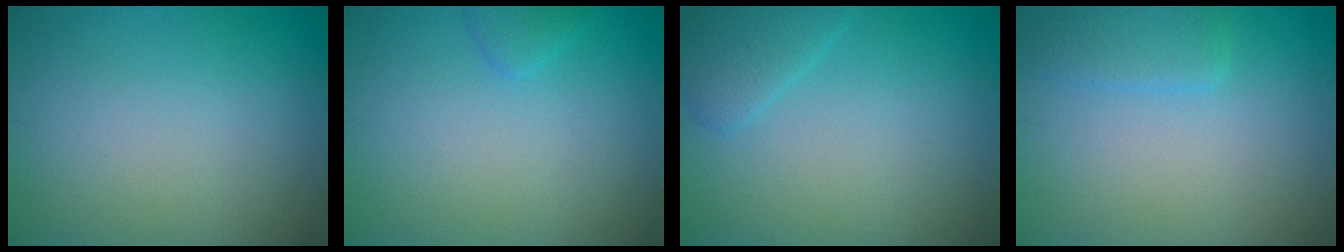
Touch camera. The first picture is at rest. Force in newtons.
{"total": 1.0, "press": 1.0, "slide": 0.1}
{"total": 1.8, "press": 1.8, "slide": 0.1}
{"total": 1.8, "press": 1.8, "slide": 0.2}